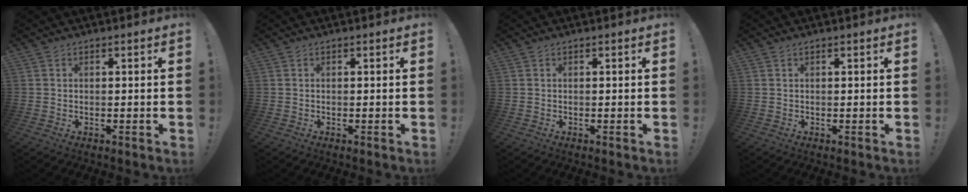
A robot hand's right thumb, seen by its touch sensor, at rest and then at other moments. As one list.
[{"total": 0.0}, {"total": 0.0}, {"total": 0.0}]